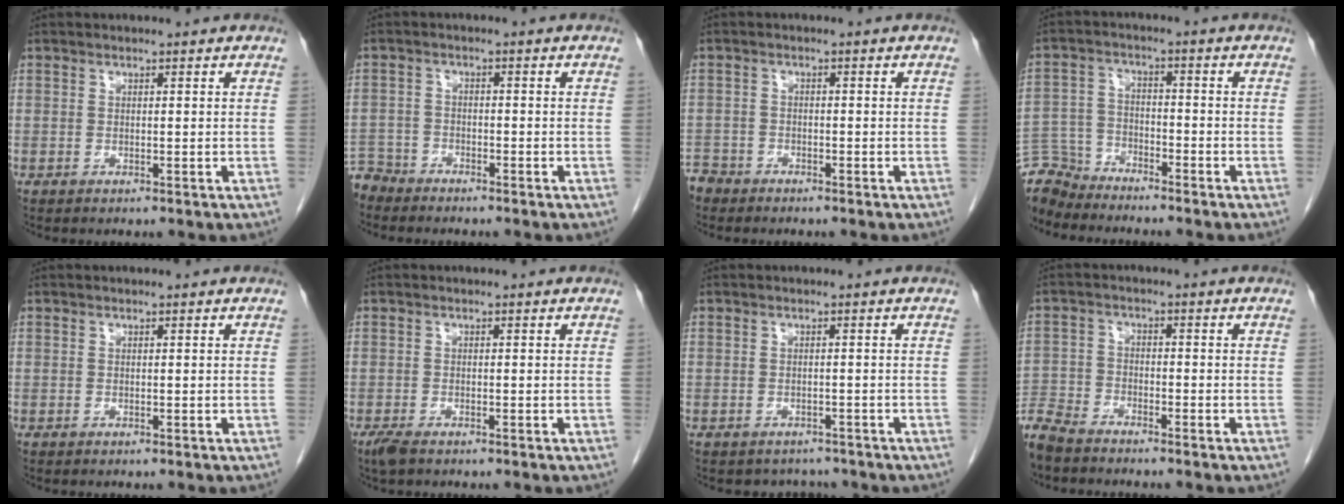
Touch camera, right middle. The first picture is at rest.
{"total": 4.3, "force": [-4.1, 1.2, -0.5], "torque": [0.016, -0.008, -0.080]}
{"total": 2.8, "force": [-2.5, 1.2, -0.3], "torque": [0.005, 0.001, -0.050]}
{"total": 6.9, "force": [-6.7, 1.4, -0.7], "torque": [0.013, 0.005, -0.133]}
{"total": 0.0}
{"total": 2.3, "force": [-1.7, 0.8, 1.4], "torque": [-0.036, -0.007, -0.029]}
{"total": 3.1, "force": [-2.8, 1.5, -0.3], "torque": [0.000, 0.005, -0.038]}
{"total": 6.7, "force": [-6.2, 1.7, 2.0], "torque": [-0.036, -0.015, -0.117]}